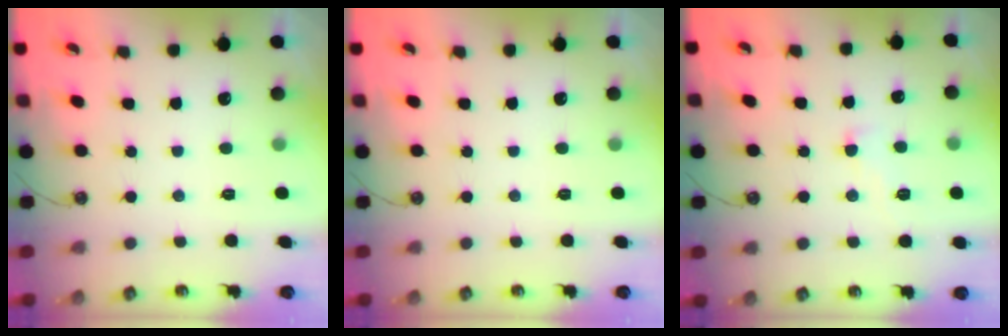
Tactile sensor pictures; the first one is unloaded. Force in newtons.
{"total": 0.0}
{"total": 1.7, "press": 1.7, "slide": 0.2}